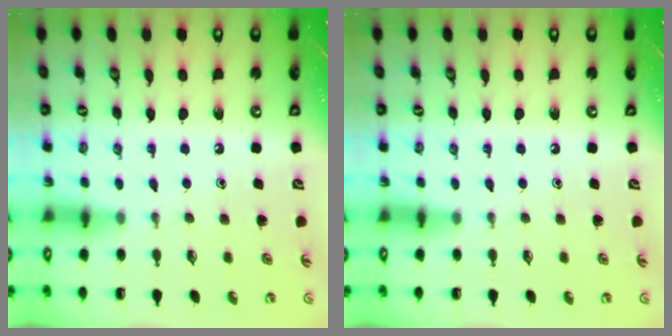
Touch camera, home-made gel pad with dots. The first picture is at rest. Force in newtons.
{"total": 0.0}